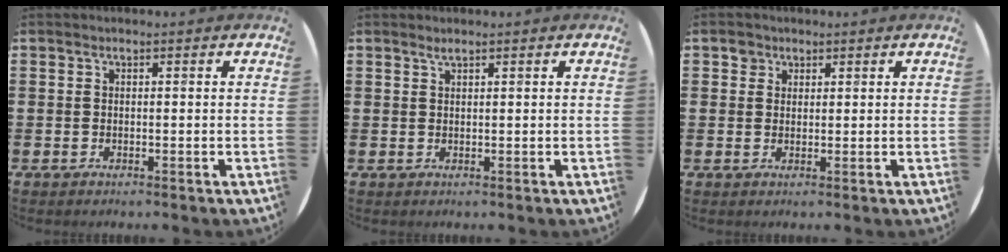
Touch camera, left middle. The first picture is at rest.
{"total": 0.7, "force": [0.6, 0.0, 0.3], "torque": [-0.007, -0.001, 0.012]}
{"total": 1.7, "force": [1.3, 1.1, 0.1], "torque": [0.012, -0.003, 0.022]}